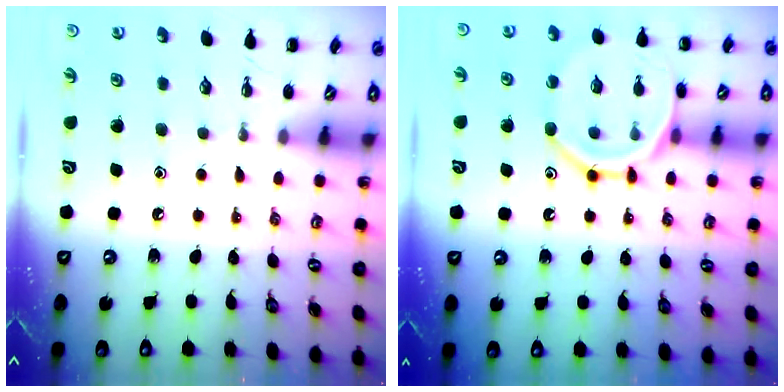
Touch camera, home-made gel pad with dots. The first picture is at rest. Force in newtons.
{"total": 14.4, "press": 14.3, "slide": 1.5}